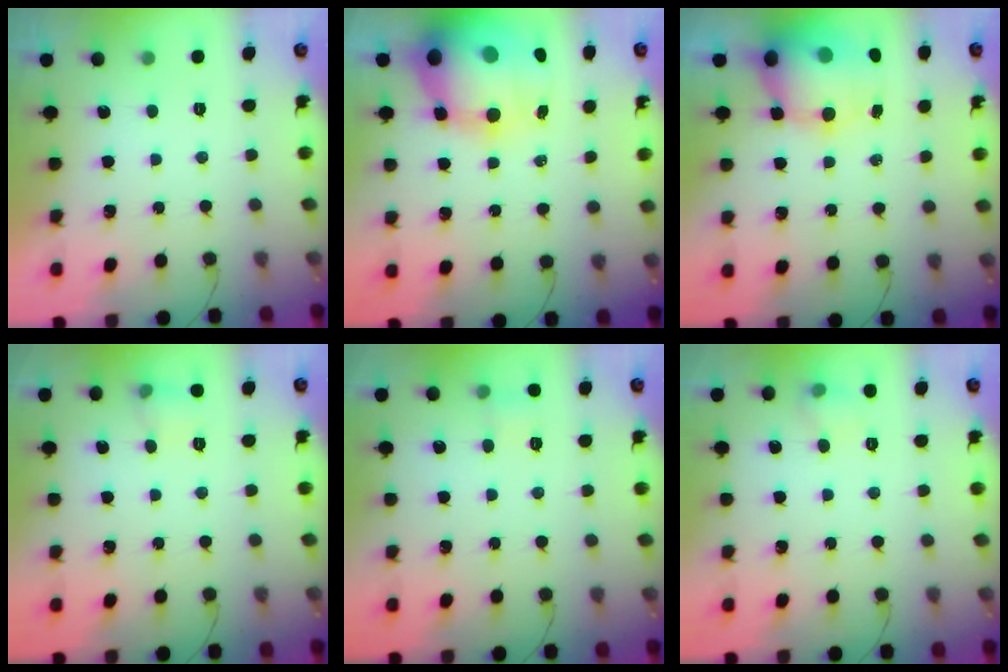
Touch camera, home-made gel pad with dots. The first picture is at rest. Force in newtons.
{"total": 22.6, "press": 22.0, "slide": 5.0}
{"total": 14.7, "press": 14.2, "slide": 3.5}
{"total": 6.6, "press": 6.4, "slide": 1.6}
{"total": 4.3, "press": 4.1, "slide": 1.3}
{"total": 6.9, "press": 6.5, "slide": 2.2}